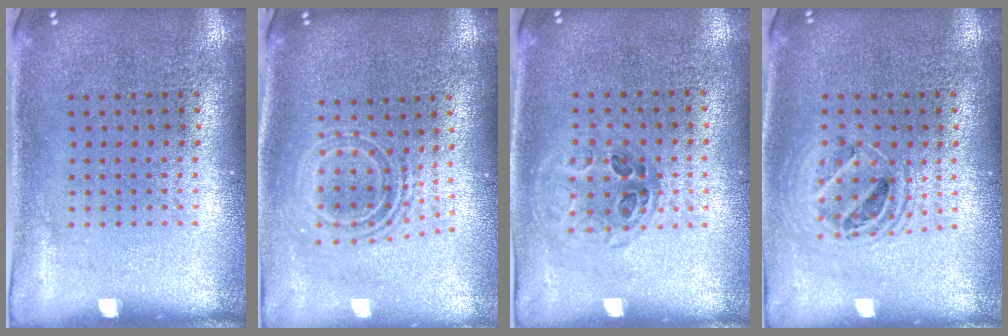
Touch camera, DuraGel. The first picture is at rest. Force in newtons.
{"total": 2.0, "press": 1.5, "slide": 1.3}
{"total": 1.0, "press": 0.9, "slide": 0.4}
{"total": 1.5, "press": 1.4, "slide": 0.7}